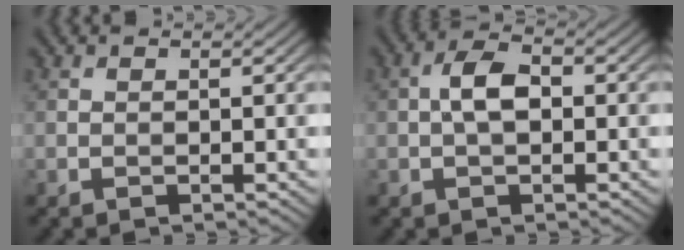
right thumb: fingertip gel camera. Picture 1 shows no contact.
{"total": 3.9, "force": [-0.1, 2.0, 3.4], "torque": [-0.067, 0.012, -0.007]}